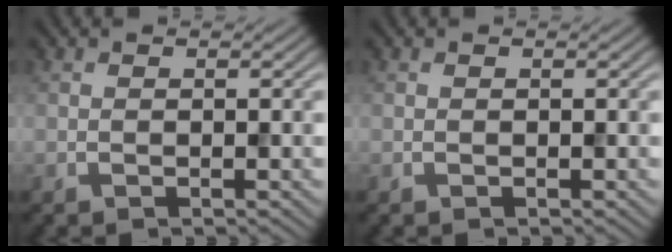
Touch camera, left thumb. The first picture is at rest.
{"total": 0.0}